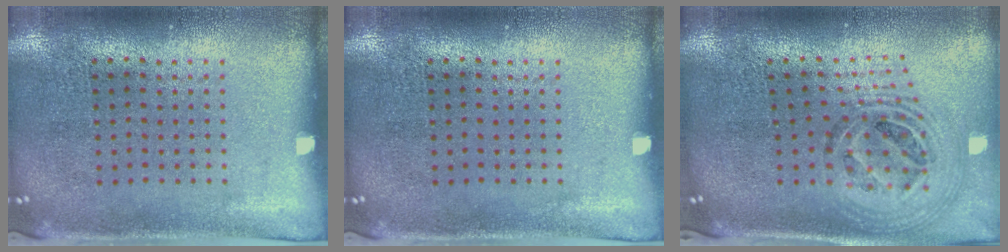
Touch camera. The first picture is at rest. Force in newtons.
{"total": 0.0}
{"total": 1.7, "press": 1.5, "slide": 0.8}